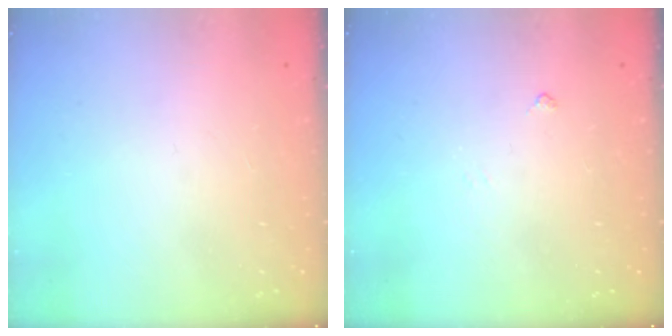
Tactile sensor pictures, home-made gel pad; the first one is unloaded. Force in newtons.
{"total": 3.5, "press": 3.4, "slide": 0.6}